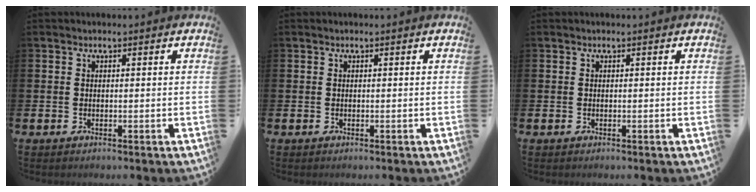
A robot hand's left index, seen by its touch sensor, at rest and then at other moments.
{"total": 0.0}
{"total": 0.0}